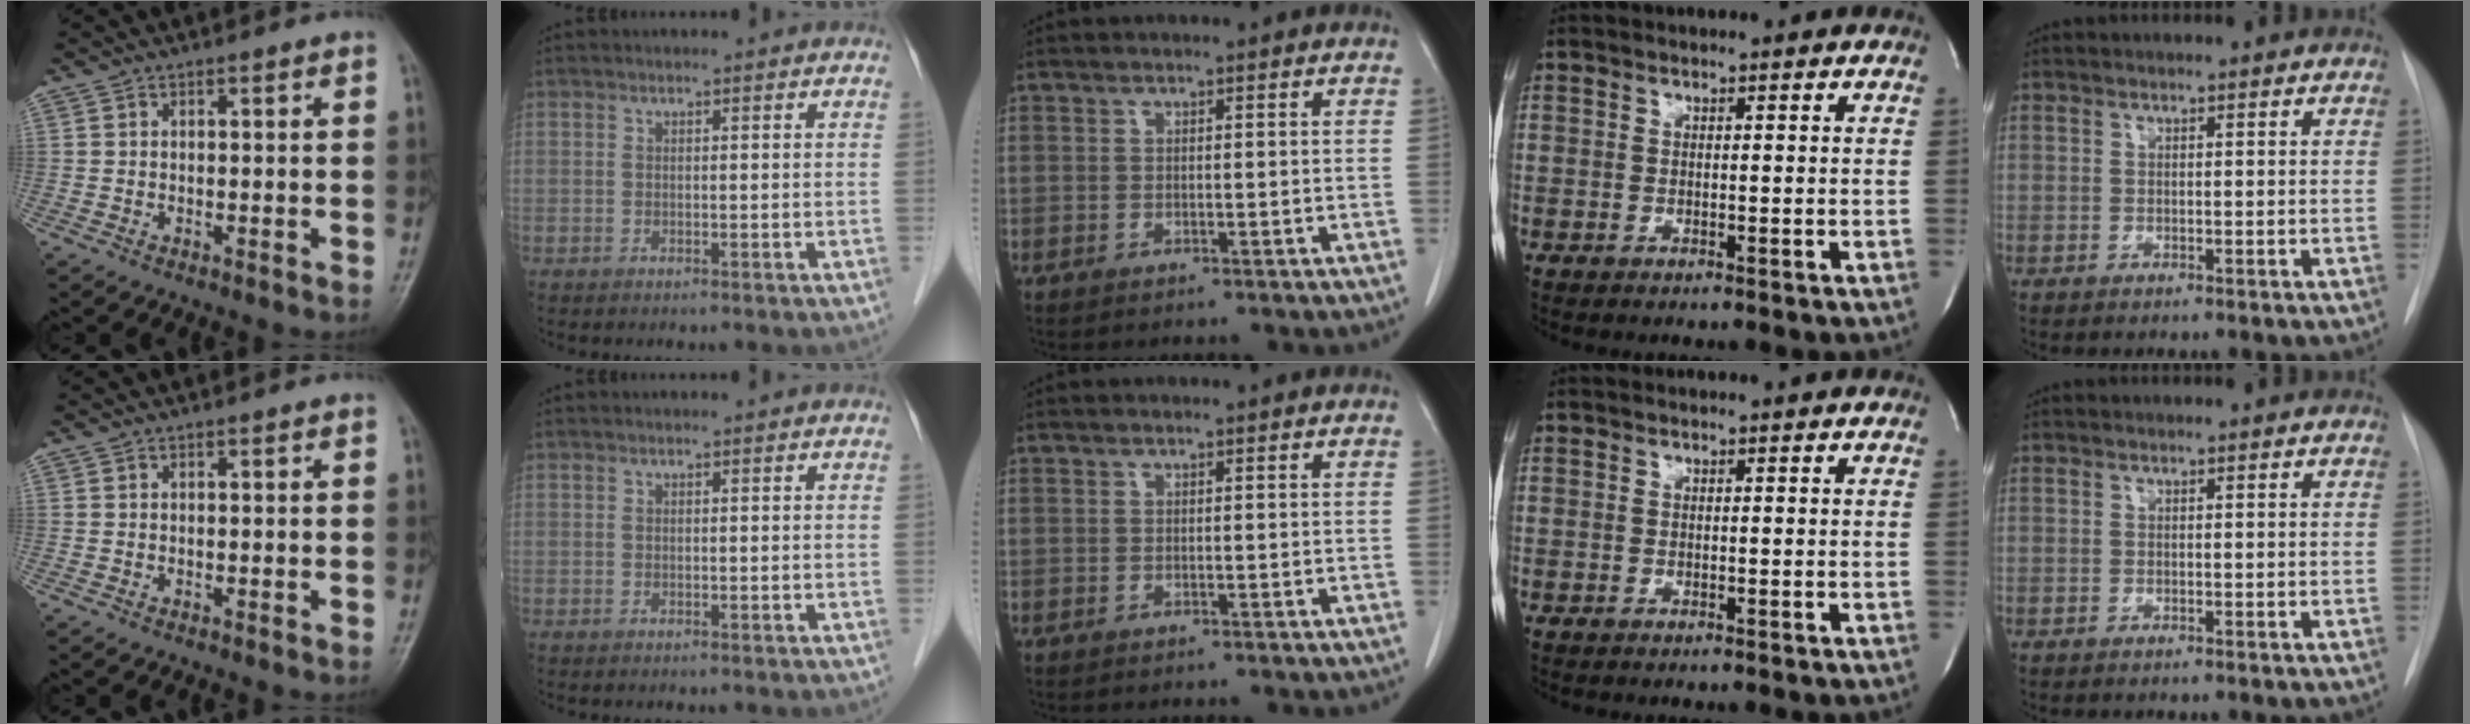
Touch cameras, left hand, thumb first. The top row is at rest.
{}